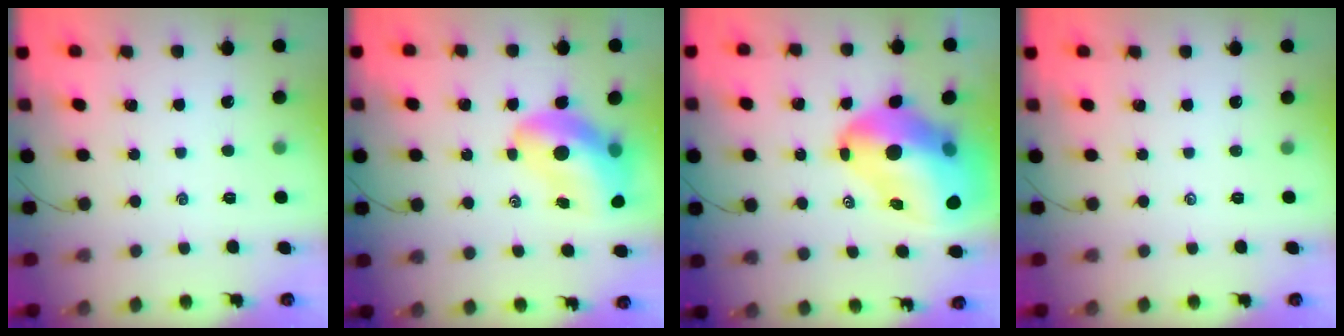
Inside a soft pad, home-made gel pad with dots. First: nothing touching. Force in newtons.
{"total": 13.5, "press": 13.0, "slide": 3.6}
{"total": 19.1, "press": 18.3, "slide": 5.6}
{"total": 0.0}